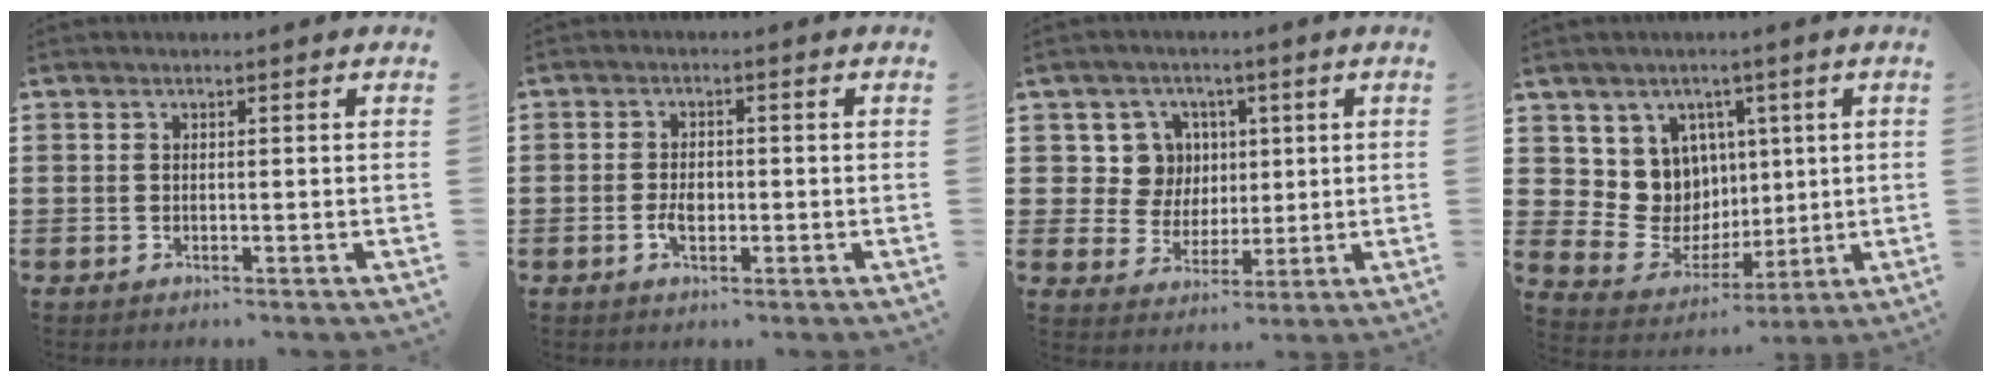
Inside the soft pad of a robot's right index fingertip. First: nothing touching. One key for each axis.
{"total": 2.7, "fx": -0.6, "fy": 1.5, "fz": 2.1, "tx": -0.038, "ty": 0.003, "tz": -0.011}
{"total": 7.8, "fx": 2.2, "fy": 7.2, "fz": 2.0, "tx": -0.067, "ty": 0.015, "tz": 0.045}
{"total": 8.7, "fx": 2.5, "fy": 8.1, "fz": 1.5, "tx": -0.069, "ty": -0.030, "tz": 0.054}